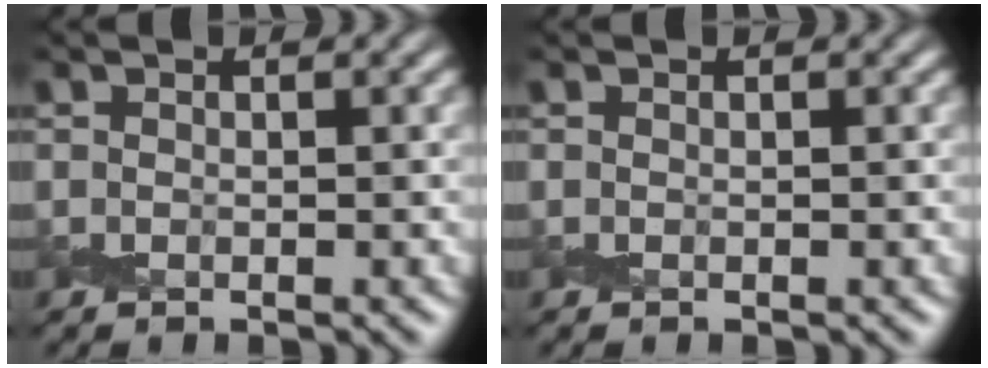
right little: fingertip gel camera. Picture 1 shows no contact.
{"total": 0.0}